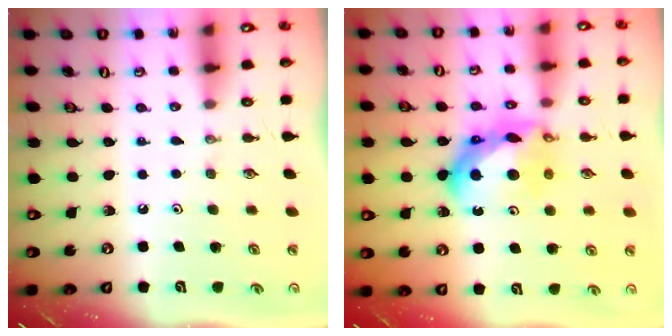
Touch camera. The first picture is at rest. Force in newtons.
{"total": 14.7, "press": 14.7, "slide": 0.5}